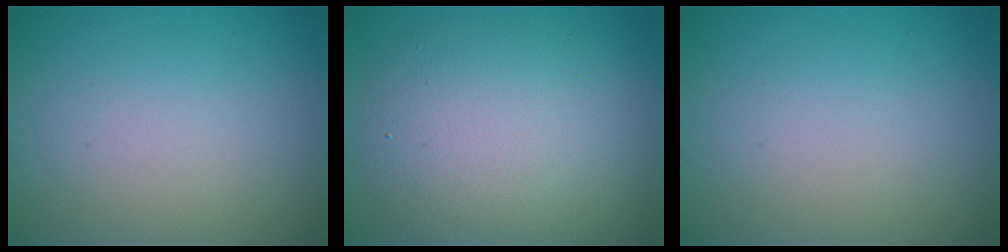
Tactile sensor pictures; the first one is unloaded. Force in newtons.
{"total": 8.1, "press": 8.0, "slide": 0.6}
{"total": 0.0}